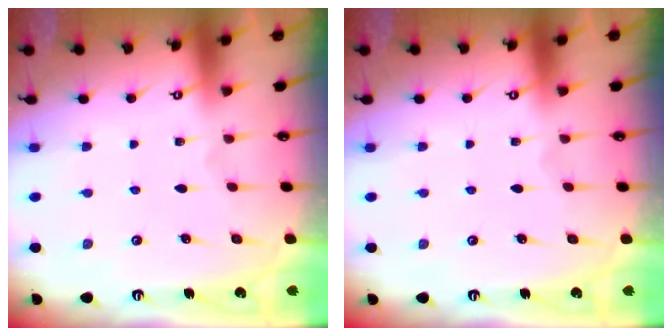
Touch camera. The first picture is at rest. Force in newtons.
{"total": 0.0}